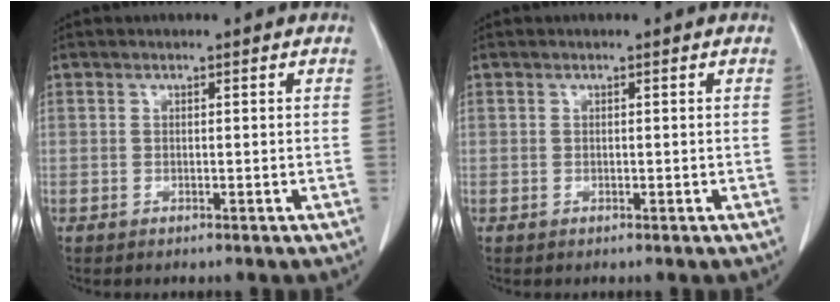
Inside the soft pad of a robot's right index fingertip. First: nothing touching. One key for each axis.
{"total": 0.0}